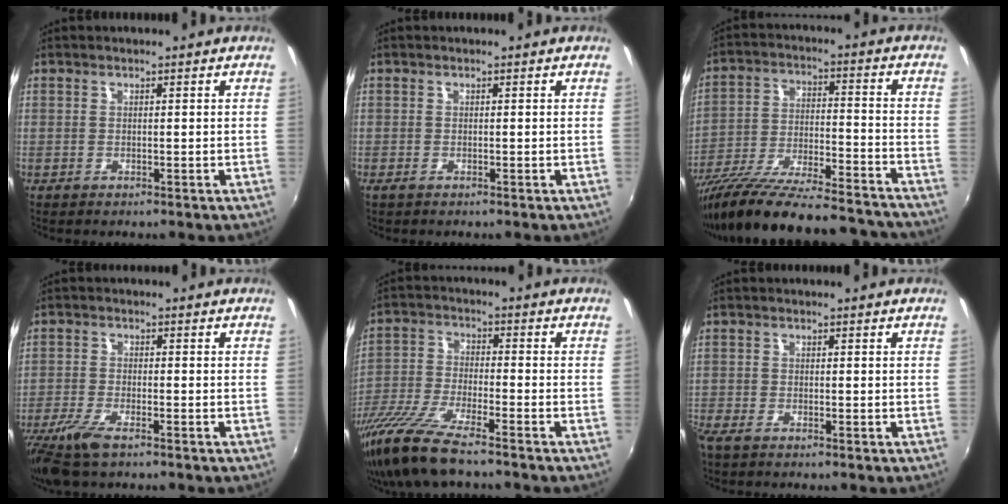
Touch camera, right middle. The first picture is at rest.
{"total": 0.8, "force": [-0.5, 0.4, 0.5], "torque": [-0.010, -0.003, -0.010]}
{"total": 27.2, "force": [-23.7, 5.1, 12.4], "torque": [-0.220, -0.046, -0.353]}
{"total": 8.1, "force": [-5.7, 2.3, 5.3], "torque": [-0.131, -0.026, -0.114]}
{"total": 15.0, "force": [-11.6, 2.1, 9.3], "torque": [-0.201, -0.042, -0.225]}
{"total": 2.6, "force": [-2.1, 0.9, 1.2], "torque": [-0.031, -0.011, -0.043]}